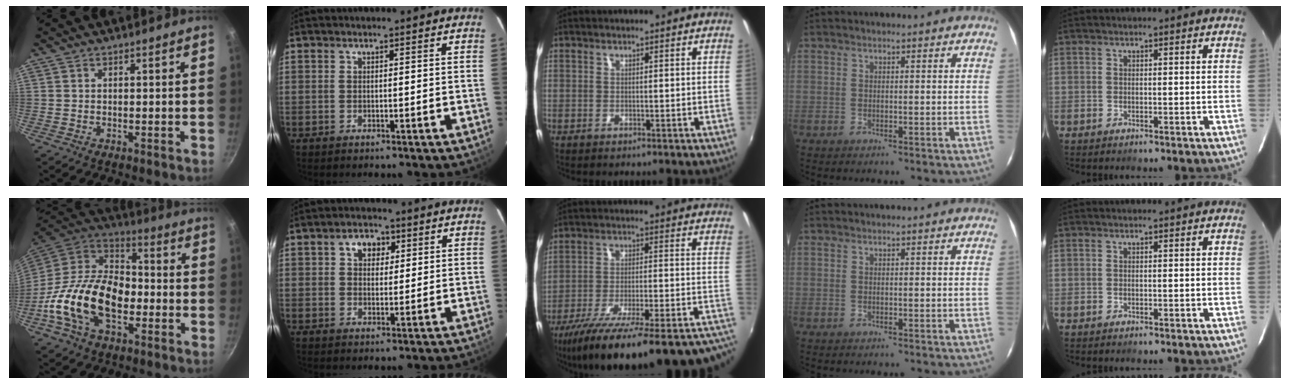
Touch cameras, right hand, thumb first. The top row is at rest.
{"thumb": {"total": 23.2, "force": [-6.1, 14.4, 17.1], "torque": [-0.296, 0.041, -0.129]}, "index": {"total": 4.7, "force": [1.7, 3.6, 2.5], "torque": [-0.035, 0.015, 0.029]}, "middle": {"total": 32.0, "force": [-26.2, 3.8, 18.0], "torque": [-0.249, -0.074, -0.369]}}